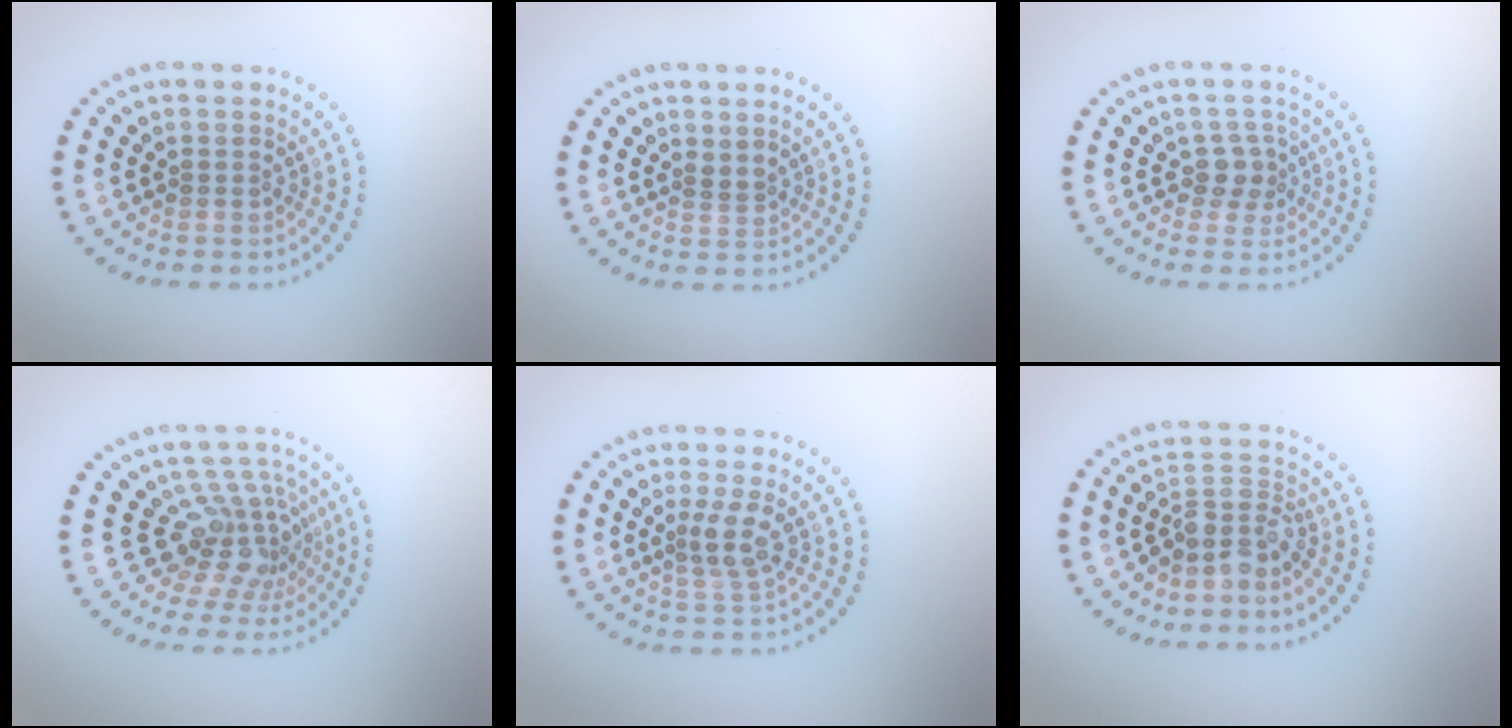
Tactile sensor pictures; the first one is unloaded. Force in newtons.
{"total": 0.7, "press": 0.5, "slide": 0.6}
{"total": 2.0, "press": 1.7, "slide": 1.1}
{"total": 4.7, "press": 3.1, "slide": 3.5}
{"total": 2.5, "press": 2.0, "slide": 1.6}
{"total": 3.4, "press": 2.6, "slide": 2.3}